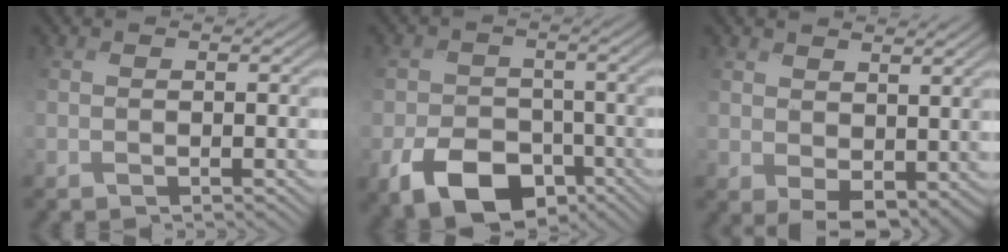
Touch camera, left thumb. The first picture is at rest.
{"total": 9.1, "force": [-4.5, 6.0, 5.1], "torque": [-0.096, -0.020, -0.080]}
{"total": 4.6, "force": [1.3, 3.0, 3.1], "torque": [-0.071, -0.018, 0.036]}